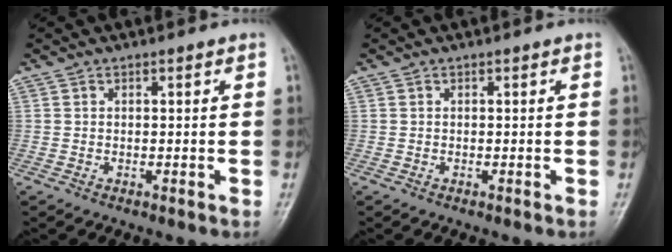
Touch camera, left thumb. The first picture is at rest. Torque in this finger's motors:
{"motor_torque": [0.01, 0.01, -0.10, -0.12, 0.00]}